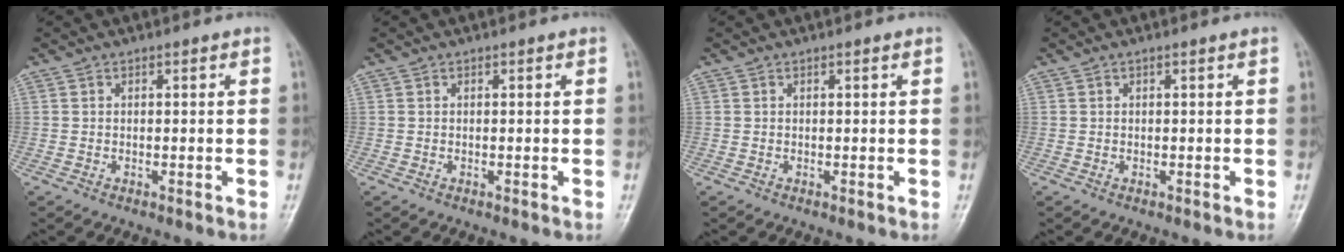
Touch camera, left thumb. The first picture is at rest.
{"total": 0.0}
{"total": 0.0}
{"total": 0.0}